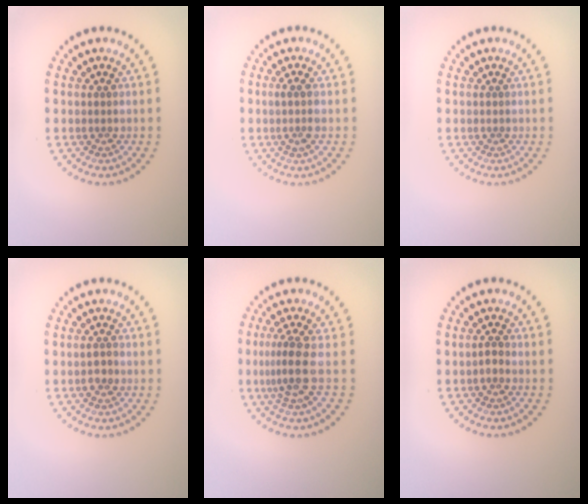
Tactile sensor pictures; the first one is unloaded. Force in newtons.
{"total": 1.6, "press": 1.3, "slide": 0.8}
{"total": 0.0}
{"total": 1.2, "press": 1.2, "slide": 0.1}
{"total": 2.8, "press": 1.9, "slide": 2.1}
{"total": 0.7, "press": 0.7, "slide": 0.3}